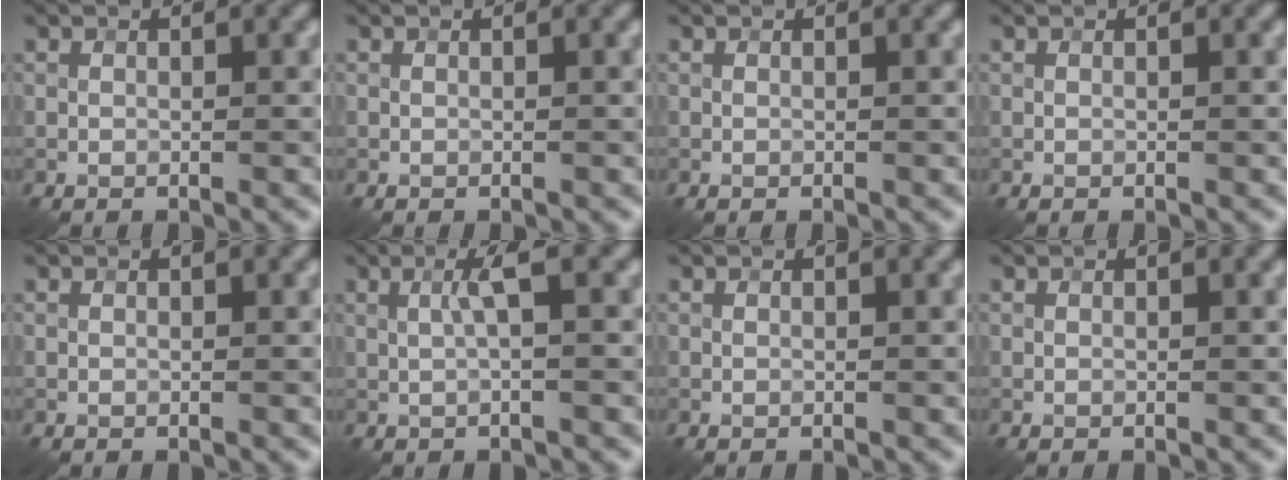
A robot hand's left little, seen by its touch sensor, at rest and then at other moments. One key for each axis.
{"total": 0.0}
{"total": 0.0}
{"total": 0.0}
{"total": 0.0}
{"total": 1.9, "fx": 0.4, "fy": 0.1, "fz": 1.9, "tx": -0.037, "ty": 0.007, "tz": 0.003}
{"total": 0.0}
{"total": 0.0}